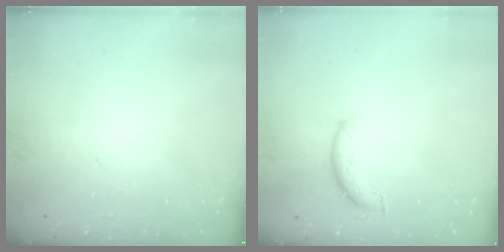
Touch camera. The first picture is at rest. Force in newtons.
{"total": 7.8, "press": 7.8, "slide": 0.5}